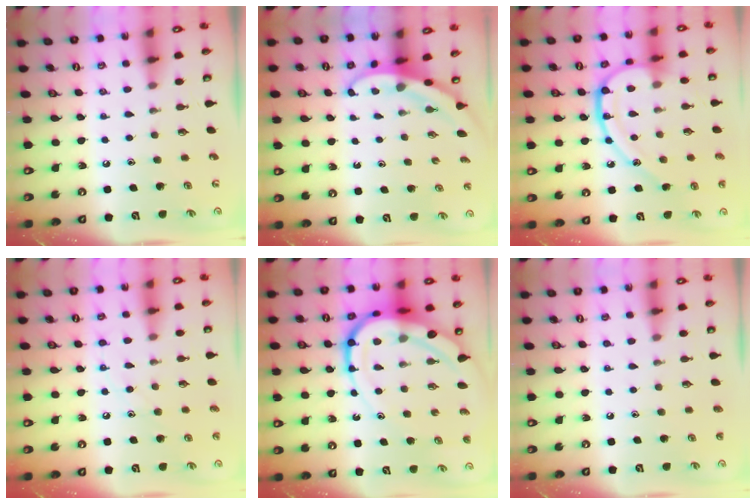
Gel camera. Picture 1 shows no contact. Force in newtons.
{"total": 3.2, "press": 3.2, "slide": 0.1}
{"total": 16.6, "press": 16.5, "slide": 1.2}
{"total": 8.5, "press": 8.4, "slide": 0.7}
{"total": 19.2, "press": 19.0, "slide": 2.1}
{"total": 1.1, "press": 1.1, "slide": 0.3}